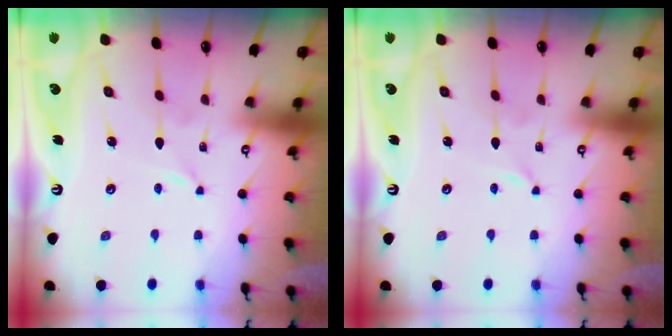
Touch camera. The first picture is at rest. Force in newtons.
{"total": 0.0}